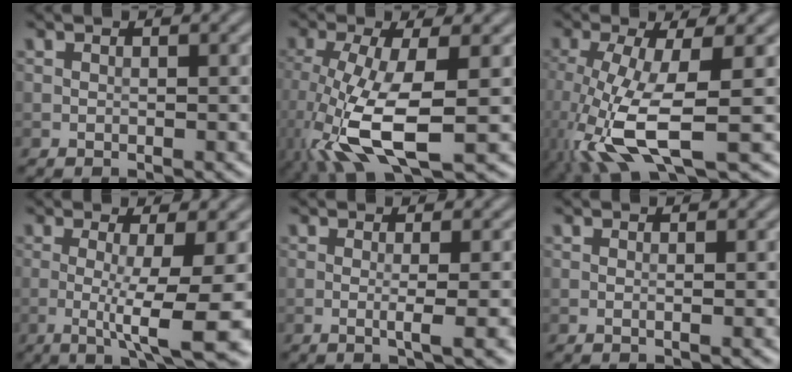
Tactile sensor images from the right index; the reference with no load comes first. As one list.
[{"total": 9.8, "force": [-2.9, 3.4, 8.7], "torque": [-0.201, -0.019, -0.055]}, {"total": 8.9, "force": [-2.9, 2.8, 7.9], "torque": [-0.189, -0.017, -0.056]}, {"total": 8.2, "force": [-1.7, 1.3, 7.9], "torque": [-0.120, -0.013, -0.025]}, {"total": 3.6, "force": [-0.6, 0.8, 3.5], "torque": [-0.047, -0.001, -0.013]}, {"total": 0.7, "force": [-0.1, 0.1, 0.7], "torque": [-0.009, -0.001, -0.003]}]